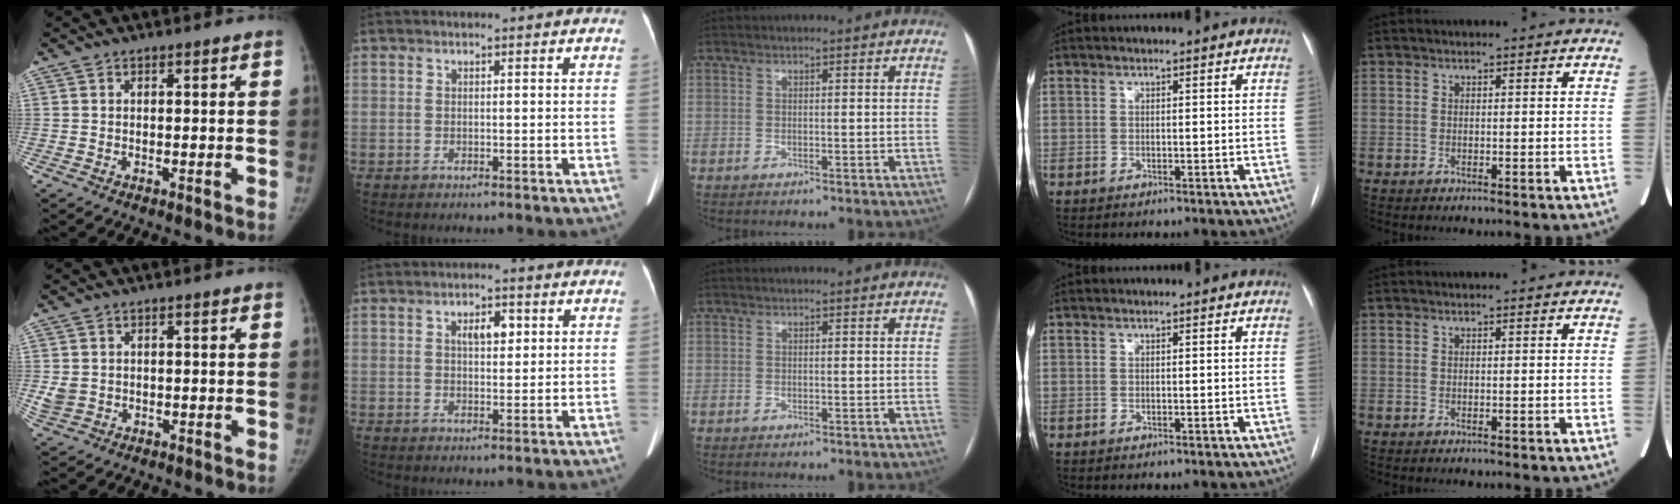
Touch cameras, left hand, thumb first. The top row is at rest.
{"thumb": {"total": 2.9, "force": [0.0, 2.5, 1.3], "torque": [-0.026, 0.002, 0.005]}, "index": {"total": 3.5, "force": [1.2, 1.5, 2.9], "torque": [-0.052, 0.006, 0.020]}}